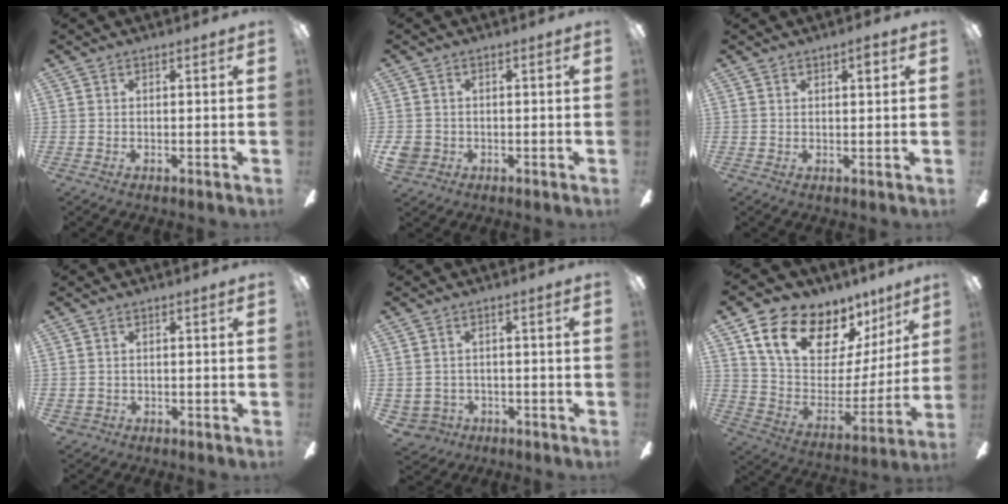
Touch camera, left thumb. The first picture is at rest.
{"total": 3.8, "force": [-0.7, 3.6, 1.2], "torque": [-0.036, 0.006, -0.013]}
{"total": 2.3, "force": [1.4, 0.8, 1.6], "torque": [-0.018, -0.004, 0.021]}
{"total": 1.0, "force": [0.0, 1.0, 0.2], "torque": [-0.006, 0.003, -0.004]}
{"total": 2.8, "force": [-0.8, 2.7, 0.4], "torque": [-0.028, 0.000, -0.018]}
{"total": 18.6, "force": [13.1, 9.8, 9.0], "torque": [-0.161, -0.087, 0.238]}